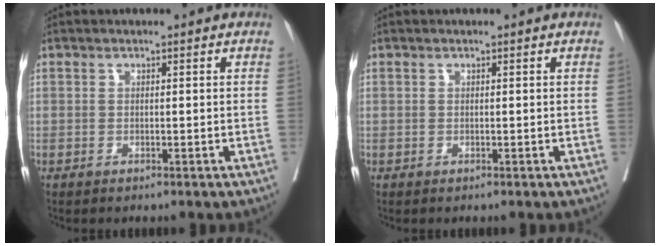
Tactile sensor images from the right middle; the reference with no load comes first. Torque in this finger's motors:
{"motor_torque": [0.00, 0.04, 0.00, 0.00]}